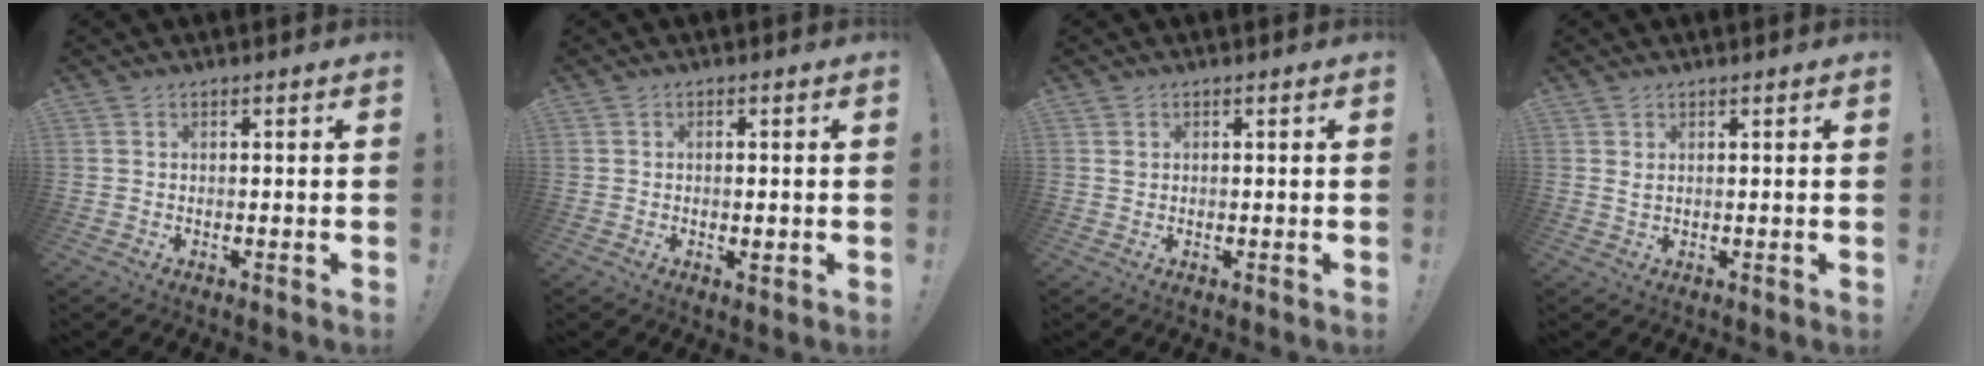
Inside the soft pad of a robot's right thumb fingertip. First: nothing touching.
{"total": 1.5, "force": [-0.3, 0.5, 1.4], "torque": [-0.021, 0.002, -0.005]}
{"total": 0.7, "force": [0.4, 0.5, 0.2], "torque": [-0.001, -0.001, 0.007]}
{"total": 1.4, "force": [0.8, 0.0, 1.1], "torque": [-0.023, -0.001, 0.015]}